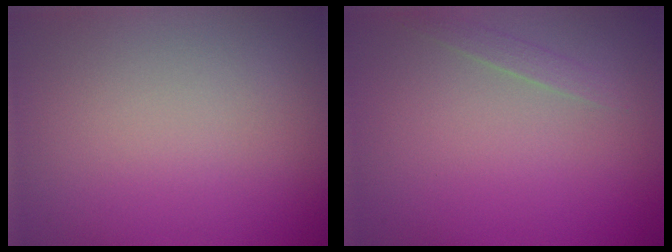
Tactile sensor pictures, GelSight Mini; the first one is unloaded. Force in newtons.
{"total": 0.8, "press": 0.8, "slide": 0.0}